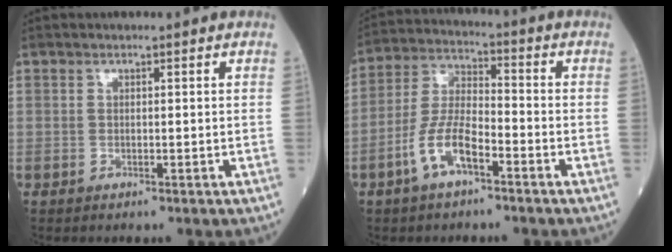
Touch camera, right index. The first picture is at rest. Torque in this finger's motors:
{"motor_torque": [0.30, -0.22, 0.22, 0.12]}